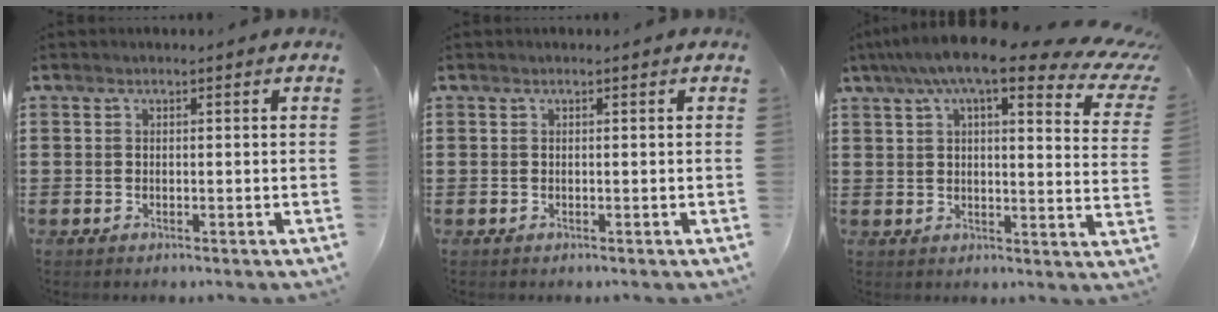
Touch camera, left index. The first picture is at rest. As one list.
[{"total": 0.0}, {"total": 11.1, "force": [7.6, 2.2, 7.7], "torque": [-0.148, -0.024, 0.125]}]